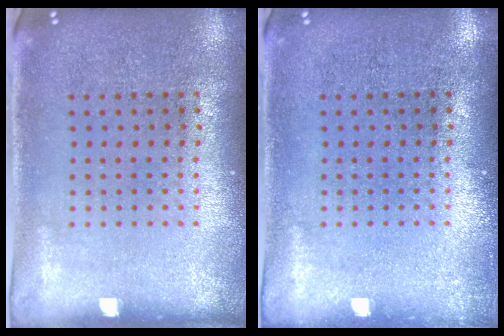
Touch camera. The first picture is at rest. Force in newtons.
{"total": 0.6, "press": 0.6, "slide": 0.1}